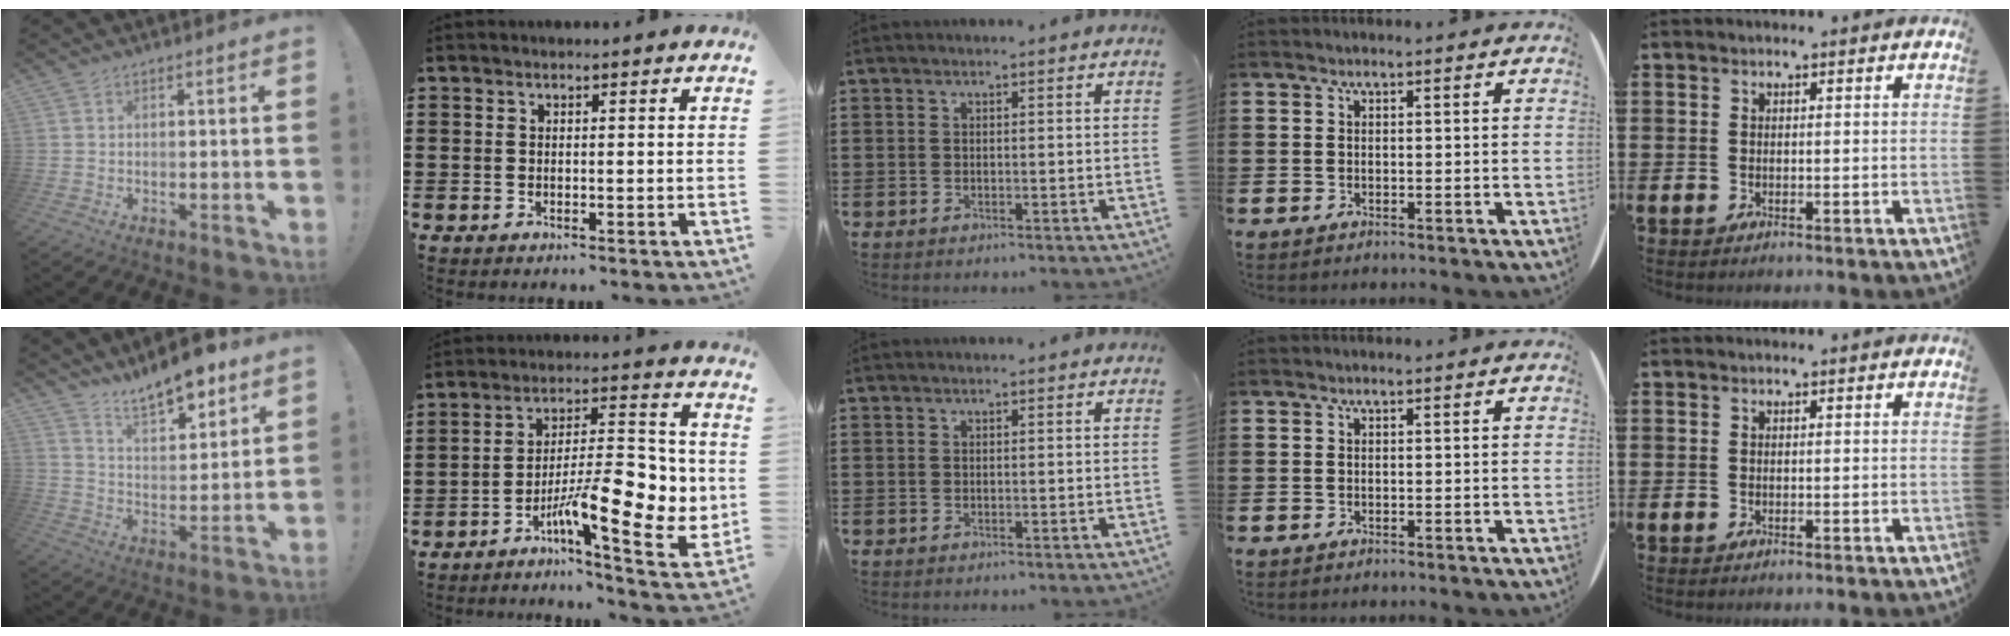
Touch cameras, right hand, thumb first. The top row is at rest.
{"thumb": {"total": 11.7, "force": [9.9, 3.2, 5.3], "torque": [-0.088, -0.069, 0.175]}, "index": {"total": 13.4, "force": [-3.6, 5.3, 11.7], "torque": [-0.159, -0.008, -0.062]}}